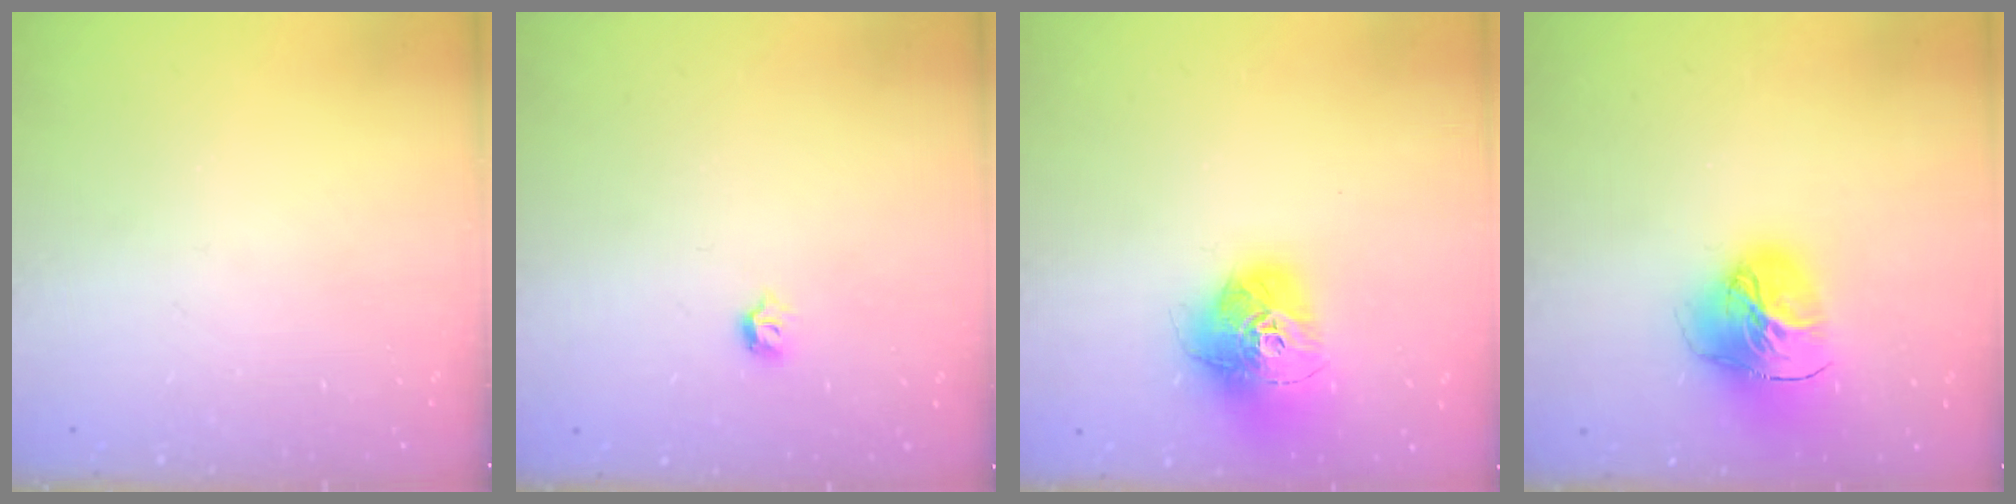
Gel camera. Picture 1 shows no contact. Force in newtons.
{"total": 3.2, "press": 3.1, "slide": 0.7}
{"total": 17.0, "press": 16.9, "slide": 1.5}
{"total": 16.9, "press": 16.8, "slide": 1.7}